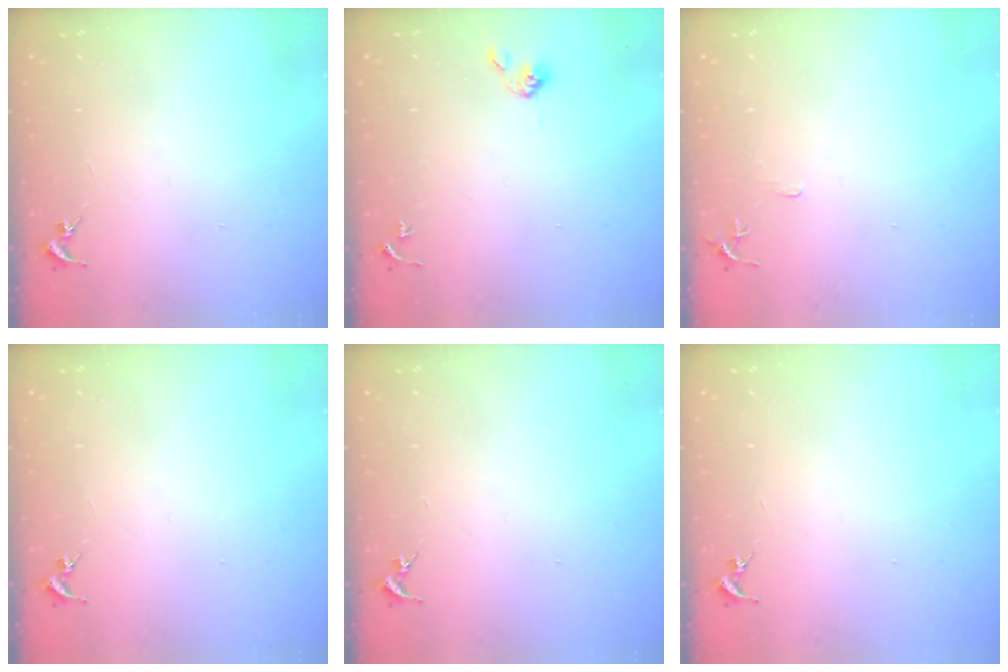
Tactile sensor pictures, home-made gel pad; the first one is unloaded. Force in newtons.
{"total": 4.0, "press": 3.9, "slide": 0.8}
{"total": 5.3, "press": 5.2, "slide": 0.6}
{"total": 0.0}
{"total": 0.0}
{"total": 0.0}